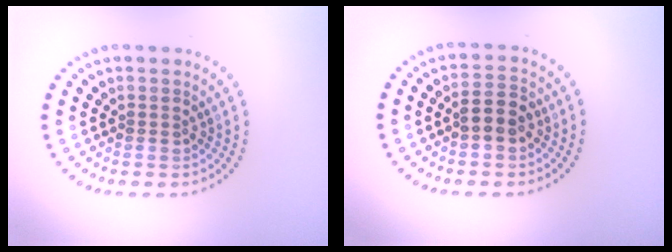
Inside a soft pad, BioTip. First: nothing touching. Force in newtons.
{"total": 2.6, "press": 2.6, "slide": 0.5}